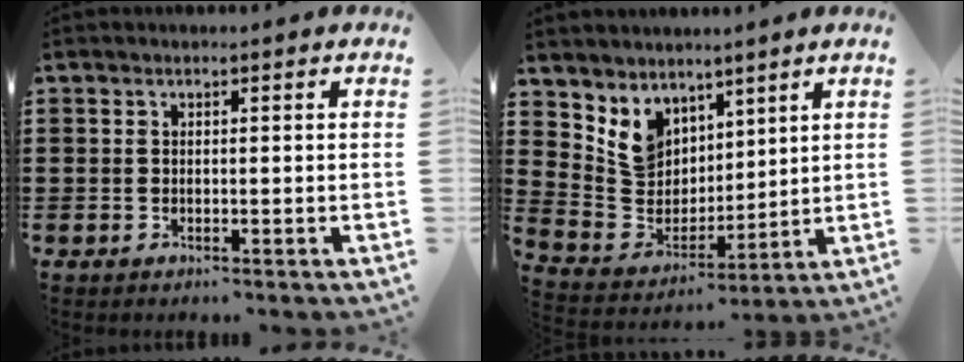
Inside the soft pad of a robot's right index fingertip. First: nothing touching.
{"total": 7.4, "force": [4.5, 5.7, 1.3], "torque": [-0.067, -0.022, 0.091]}